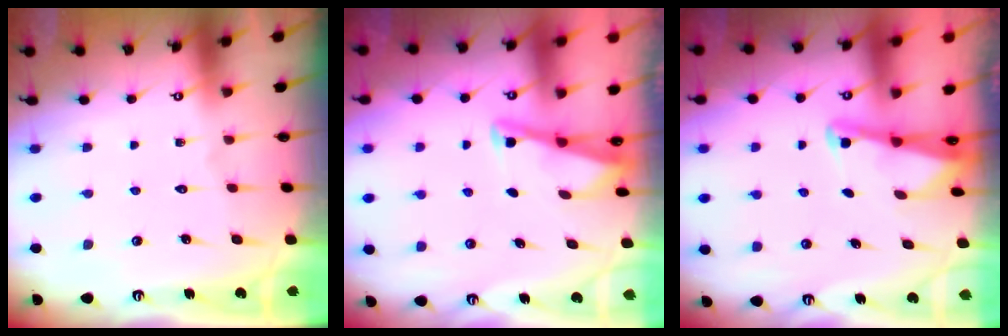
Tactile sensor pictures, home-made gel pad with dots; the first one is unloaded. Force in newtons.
{"total": 2.9, "press": 2.9, "slide": 0.4}
{"total": 2.2, "press": 2.2, "slide": 0.3}